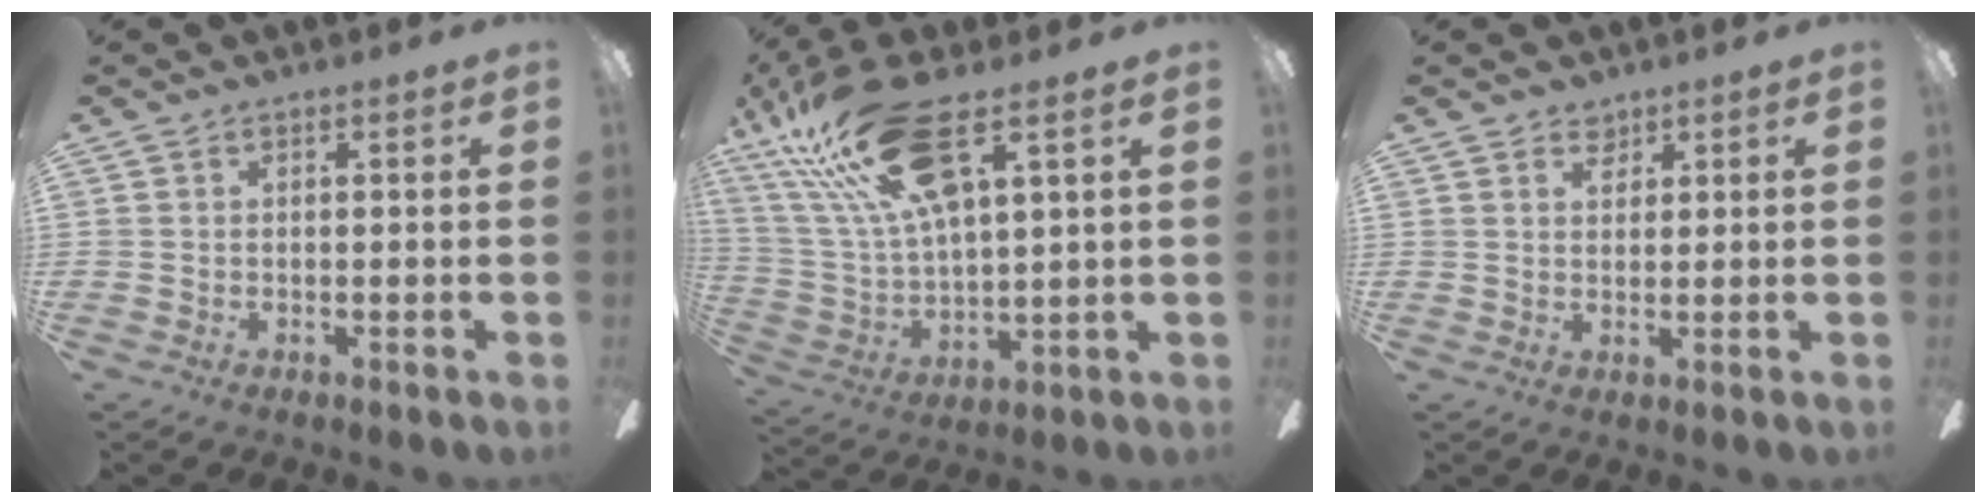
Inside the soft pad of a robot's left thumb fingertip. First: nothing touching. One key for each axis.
{"total": 22.5, "fx": 12.7, "fy": 7.4, "fz": 17.0, "tx": -0.332, "ty": -0.042, "tz": 0.218}
{"total": 2.9, "fx": 2.2, "fy": 1.8, "fz": 0.7, "tx": -0.002, "ty": -0.009, "tz": 0.039}